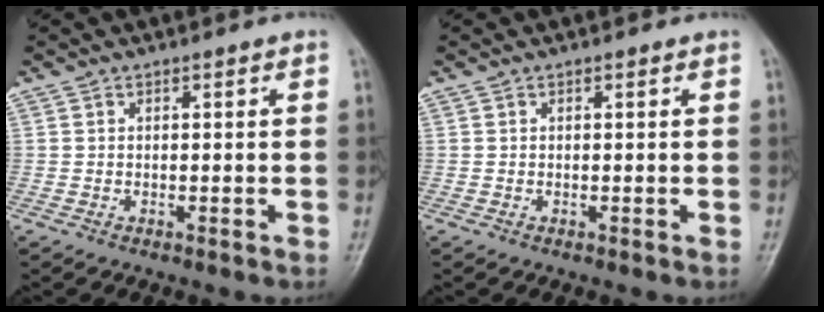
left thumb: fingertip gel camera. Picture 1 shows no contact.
{"total": 0.0}